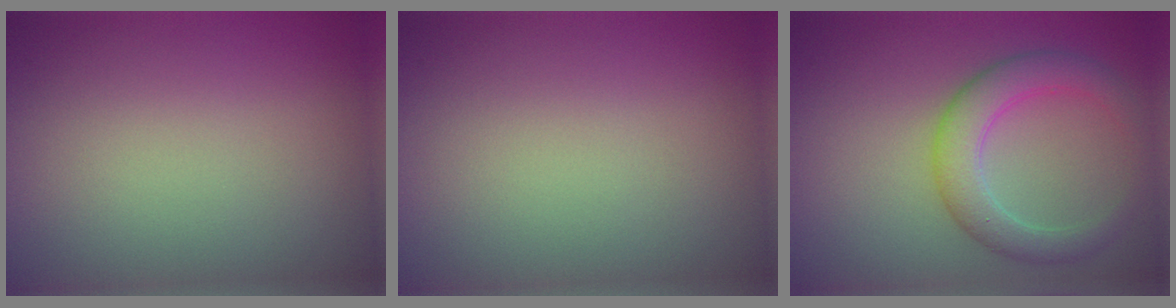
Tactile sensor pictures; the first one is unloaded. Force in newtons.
{"total": 0.0}
{"total": 4.2, "press": 4.2, "slide": 0.3}